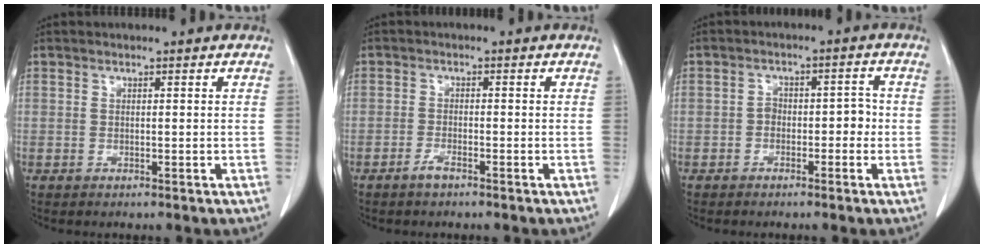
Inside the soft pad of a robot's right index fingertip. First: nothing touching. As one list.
[{"total": 1.7, "force": [-1.4, 0.2, 1.0], "torque": [-0.026, -0.003, -0.026]}, {"total": 3.5, "force": [-1.1, 2.2, 2.5], "torque": [-0.023, 0.021, -0.016]}]